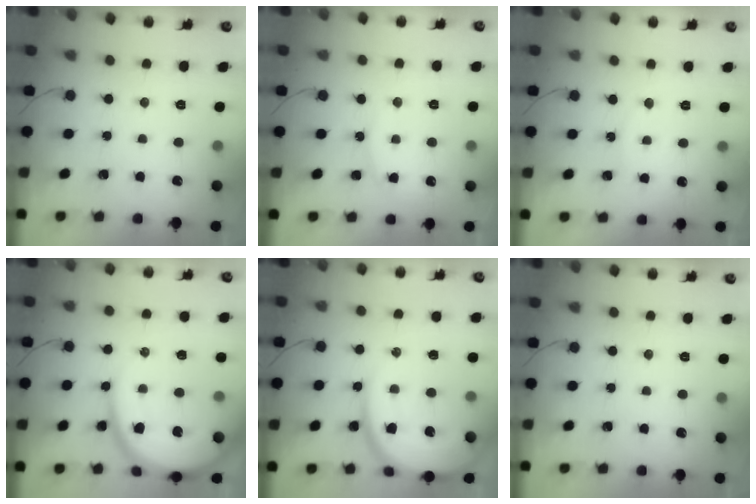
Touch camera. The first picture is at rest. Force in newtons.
{"total": 6.5, "press": 6.5, "slide": 0.6}
{"total": 3.4, "press": 3.4, "slide": 0.6}
{"total": 13.9, "press": 13.8, "slide": 1.4}
{"total": 14.9, "press": 14.9, "slide": 1.3}
{"total": 0.0}